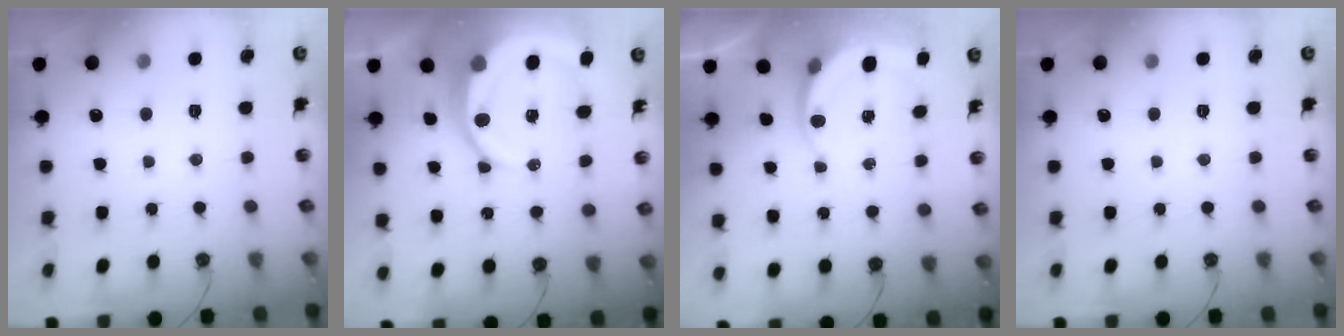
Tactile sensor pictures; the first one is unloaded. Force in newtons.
{"total": 13.1, "press": 13.0, "slide": 1.5}
{"total": 4.9, "press": 4.9, "slide": 0.1}
{"total": 0.0}